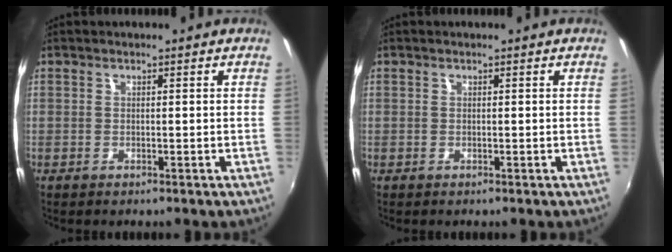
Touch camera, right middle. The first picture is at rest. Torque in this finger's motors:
{"motor_torque": [-0.04, -0.02, 0.00, -0.01]}